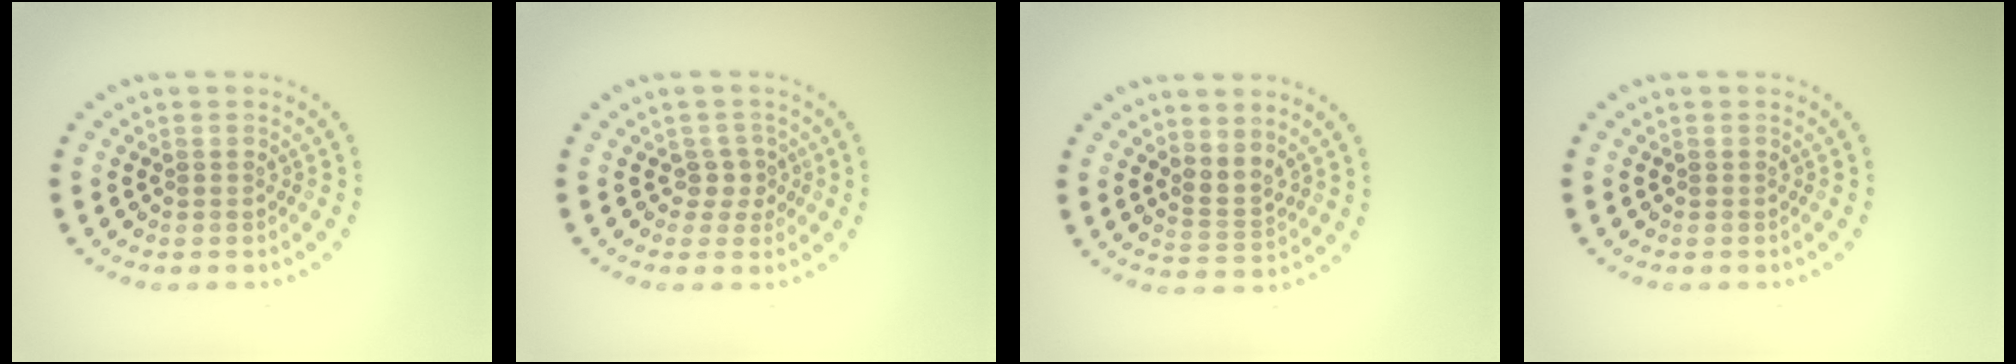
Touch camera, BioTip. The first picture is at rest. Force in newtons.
{"total": 1.7, "press": 1.3, "slide": 1.1}
{"total": 2.1, "press": 1.5, "slide": 1.5}
{"total": 0.0}